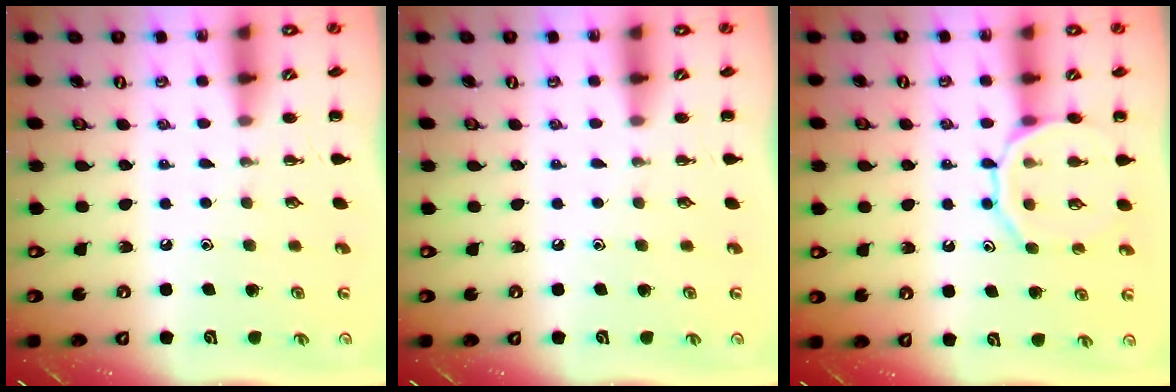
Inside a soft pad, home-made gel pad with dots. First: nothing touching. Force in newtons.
{"total": 0.0}
{"total": 11.8, "press": 11.7, "slide": 1.3}